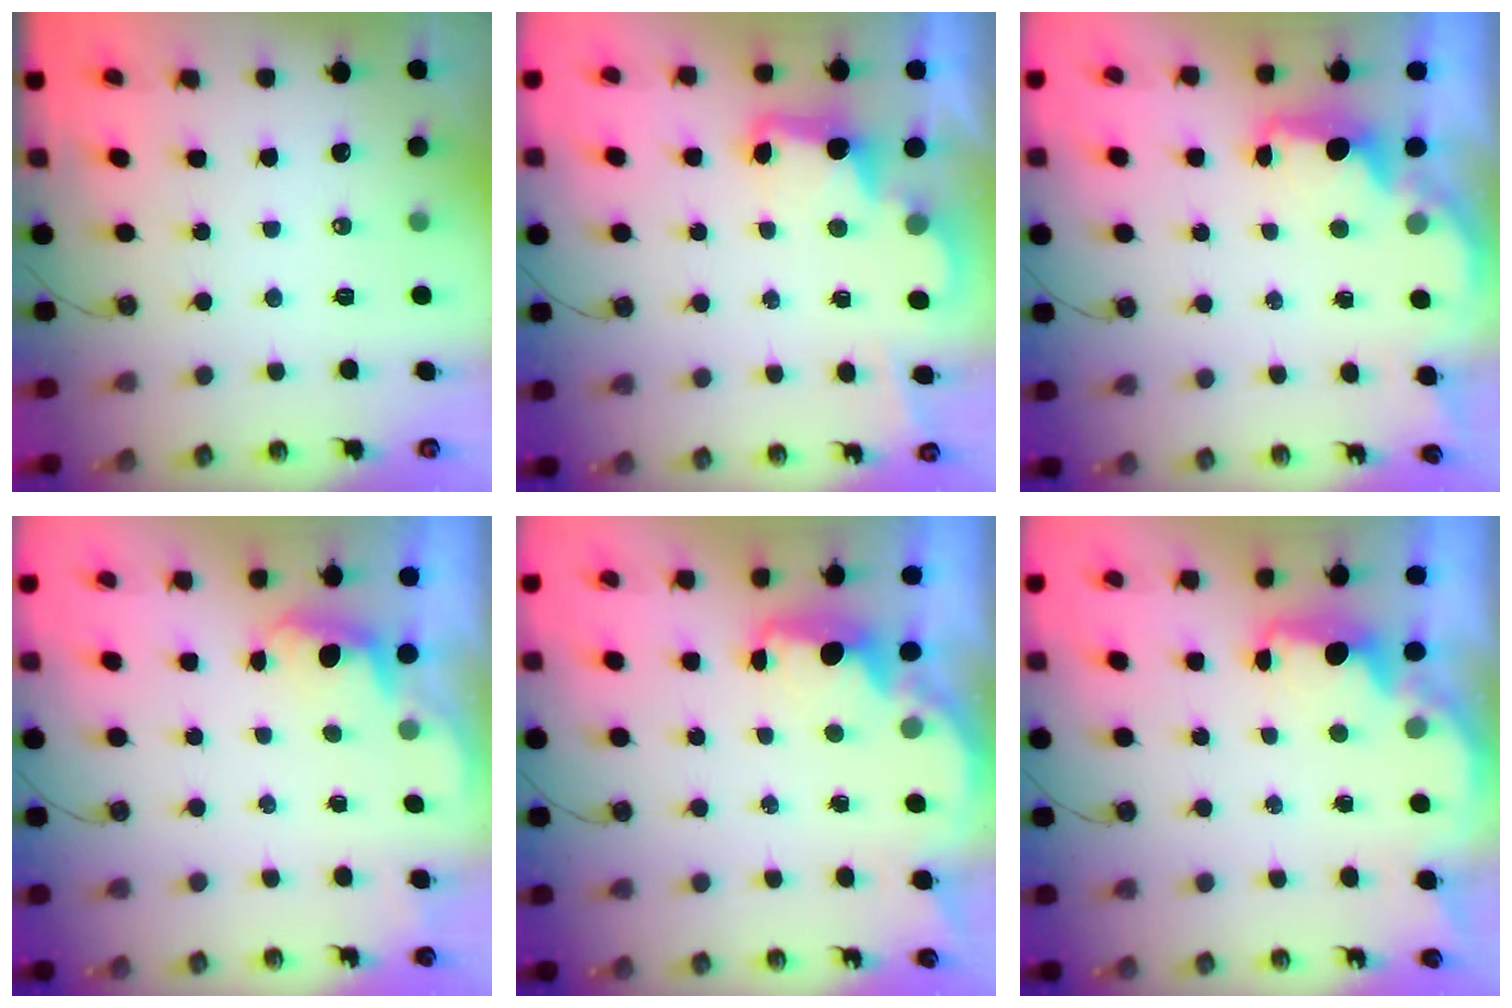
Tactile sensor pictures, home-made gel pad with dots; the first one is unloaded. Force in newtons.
{"total": 3.4, "press": 3.3, "slide": 0.7}
{"total": 2.4, "press": 2.2, "slide": 0.8}
{"total": 0.8, "press": 0.4, "slide": 0.7}
{"total": 2.6, "press": 2.5, "slide": 0.8}
{"total": 2.1, "press": 2.0, "slide": 0.6}